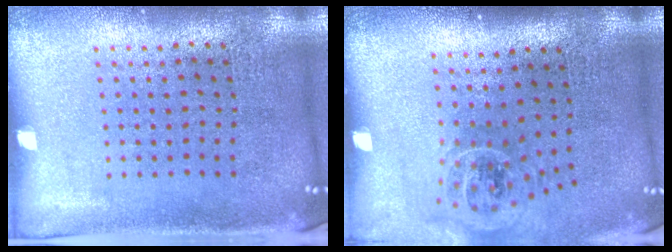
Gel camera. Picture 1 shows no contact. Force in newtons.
{"total": 1.1, "press": 1.0, "slide": 0.5}